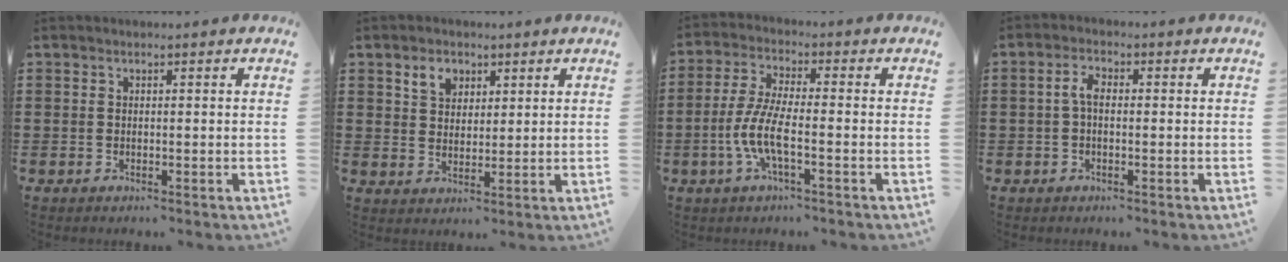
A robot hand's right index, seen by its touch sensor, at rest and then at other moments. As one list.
[{"total": 3.9, "force": [2.3, 2.7, 1.6], "torque": [-0.033, 0.007, 0.041]}, {"total": 6.7, "force": [-2.5, 1.6, 6.0], "torque": [-0.145, -0.013, -0.056]}, {"total": 3.1, "force": [-0.2, 1.5, 2.7], "torque": [-0.060, 0.005, -0.008]}]